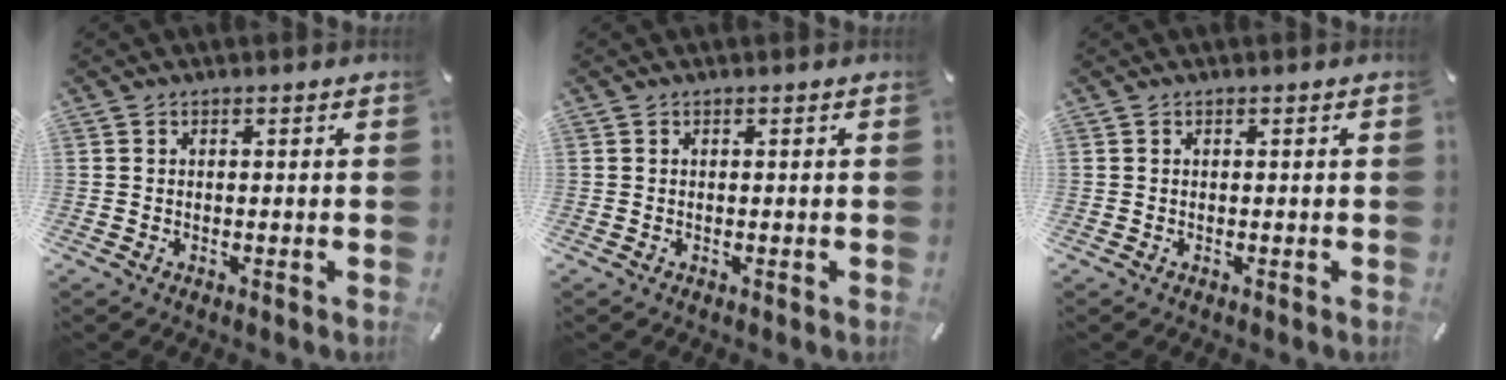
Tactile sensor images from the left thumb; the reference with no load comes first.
{"total": 0.0}
{"total": 0.0}